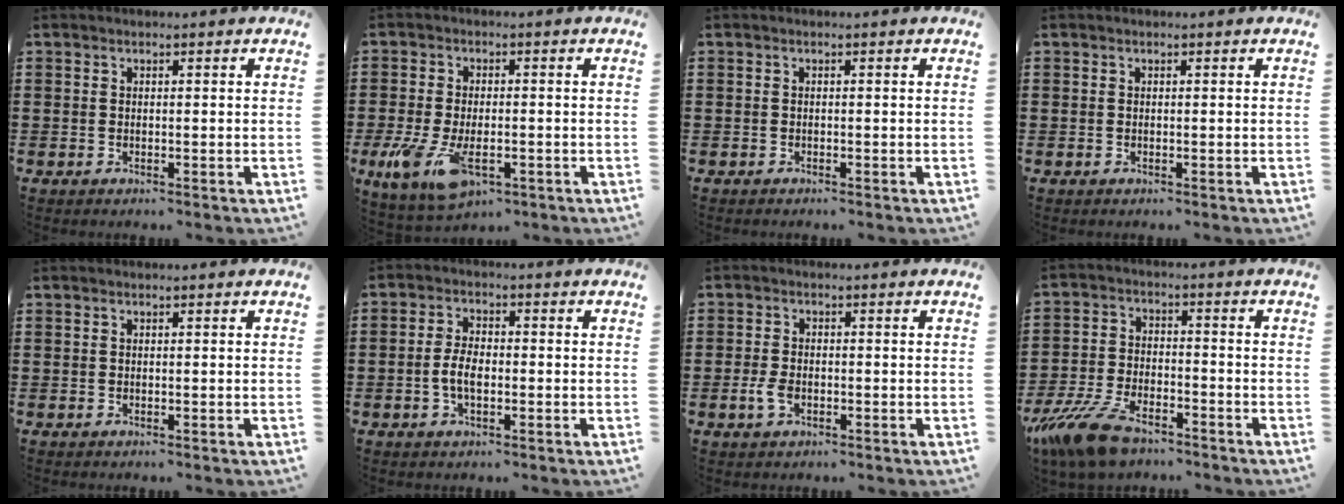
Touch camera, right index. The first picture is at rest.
{"total": 8.5, "force": [-3.2, 3.9, 6.8], "torque": [-0.165, -0.019, -0.060]}
{"total": 0.0}
{"total": 0.0}
{"total": 0.0}
{"total": 4.3, "force": [-0.9, 2.2, 3.6], "torque": [-0.086, -0.001, -0.023]}
{"total": 3.0, "force": [-1.1, 1.8, 2.2], "torque": [-0.062, -0.008, -0.024]}
{"total": 9.6, "force": [-7.3, 3.3, 5.3], "torque": [-0.135, 0.009, -0.145]}